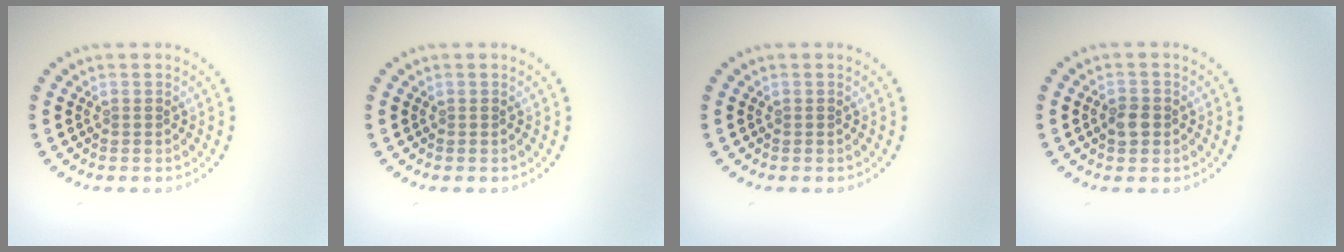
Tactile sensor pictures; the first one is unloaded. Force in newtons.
{"total": 0.0}
{"total": 0.0}
{"total": 1.7, "press": 1.6, "slide": 0.3}